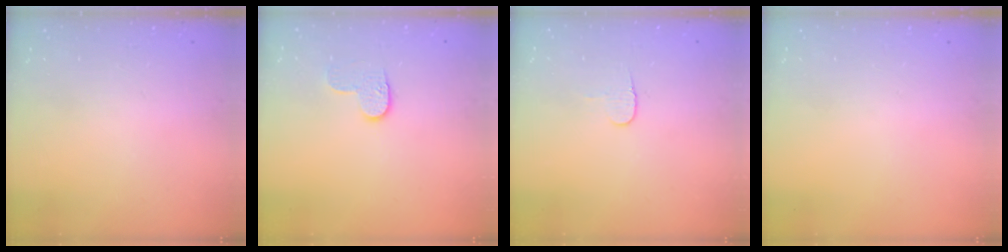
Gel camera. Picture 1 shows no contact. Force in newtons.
{"total": 6.0, "press": 6.0, "slide": 0.5}
{"total": 4.1, "press": 4.1, "slide": 0.4}
{"total": 0.0}